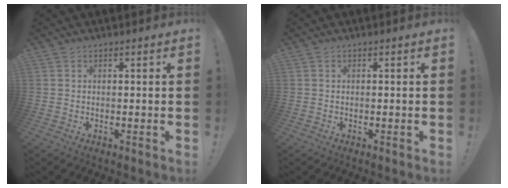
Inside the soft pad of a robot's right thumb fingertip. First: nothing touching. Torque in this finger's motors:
{"motor_torque": [-0.03, 0.14, -0.11, 0.00, 0.00]}